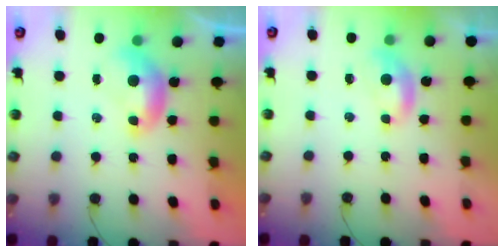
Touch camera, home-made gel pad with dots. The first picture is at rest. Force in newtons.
{"total": 0.5, "press": 0.4, "slide": 0.4}